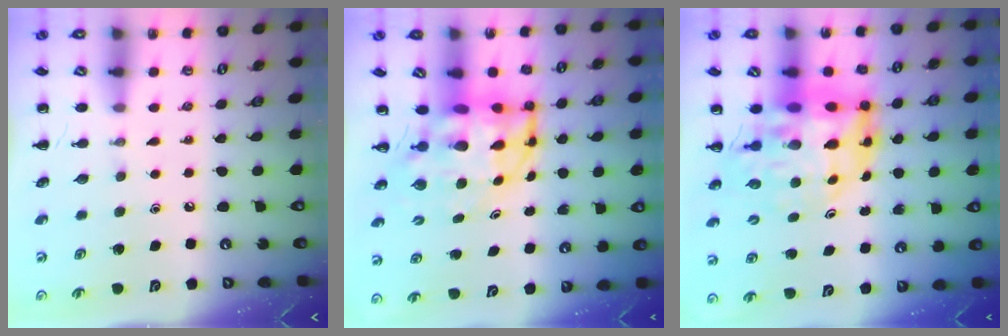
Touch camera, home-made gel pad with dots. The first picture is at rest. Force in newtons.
{"total": 7.1, "press": 6.8, "slide": 1.9}
{"total": 16.6, "press": 15.8, "slide": 5.1}